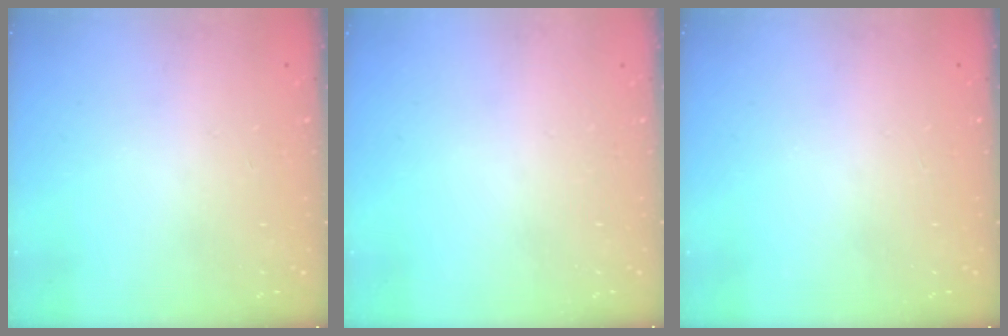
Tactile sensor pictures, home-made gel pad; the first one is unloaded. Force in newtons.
{"total": 0.0}
{"total": 0.0}